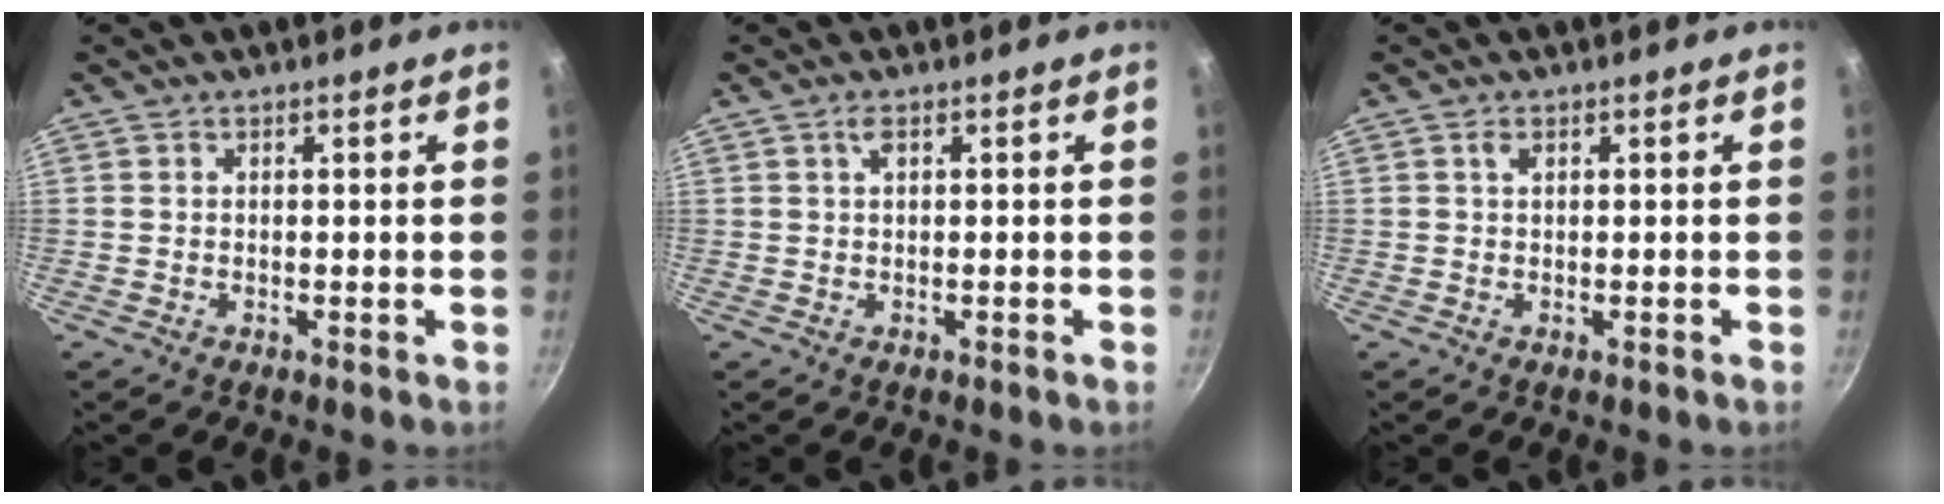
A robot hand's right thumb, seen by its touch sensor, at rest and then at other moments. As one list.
[{"total": 1.1, "force": [0.3, 0.3, 1.0], "torque": [-0.019, 0.003, 0.004]}, {"total": 0.8, "force": [0.3, 0.4, 0.6], "torque": [-0.009, 0.002, 0.004]}]